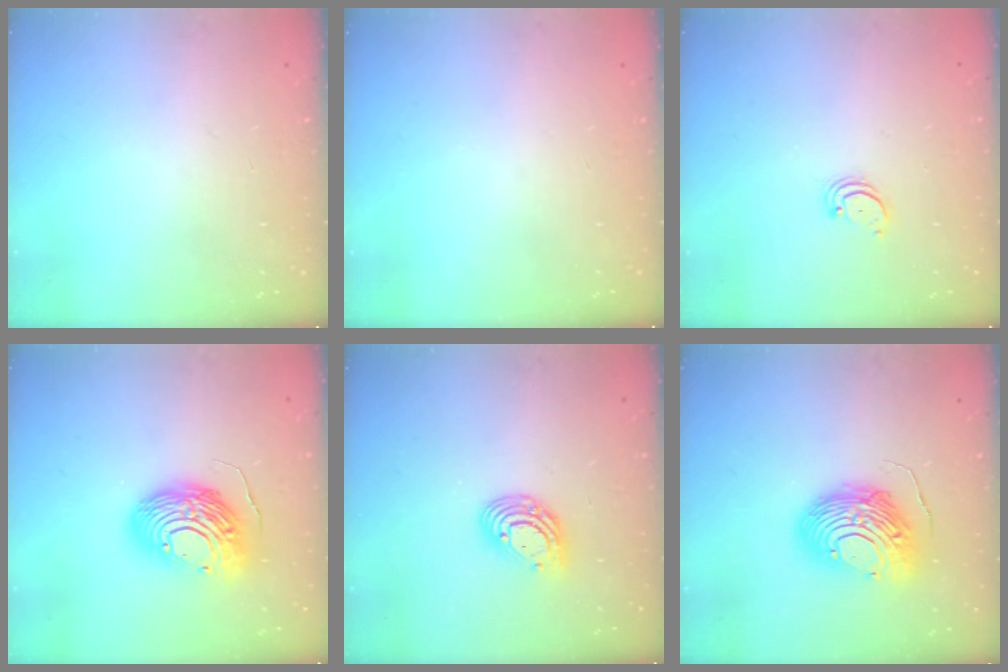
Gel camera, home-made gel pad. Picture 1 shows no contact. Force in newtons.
{"total": 0.0}
{"total": 2.2, "press": 2.2, "slide": 0.2}
{"total": 14.7, "press": 14.7, "slide": 1.3}
{"total": 9.9, "press": 9.9, "slide": 1.1}
{"total": 13.8, "press": 13.7, "slide": 1.3}